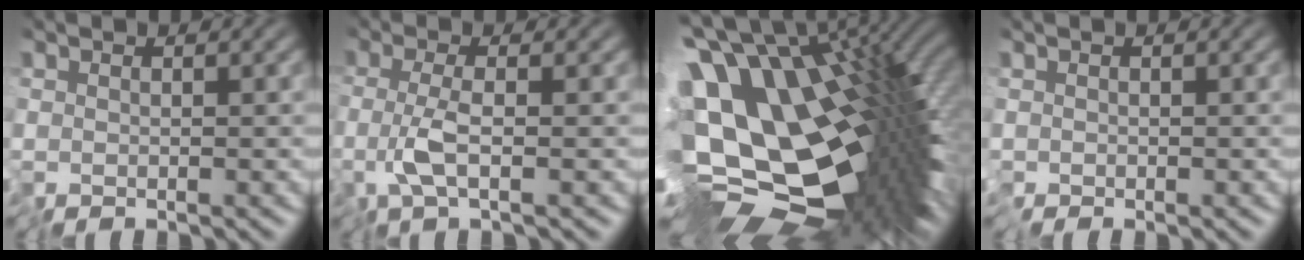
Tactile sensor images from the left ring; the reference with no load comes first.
{"total": 2.7, "force": [-0.8, 0.1, 2.6], "torque": [-0.058, -0.008, -0.018]}
{"total": 18.6, "force": [1.3, 10.1, 15.6], "torque": [-0.251, -0.061, 0.065]}
{"total": 0.0}